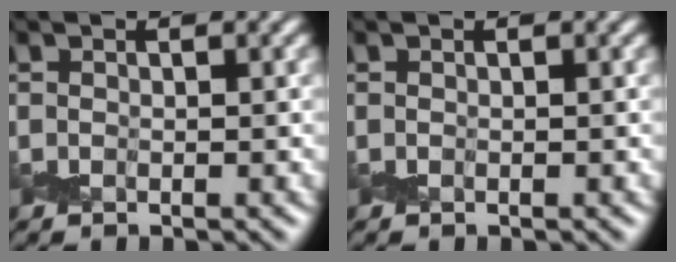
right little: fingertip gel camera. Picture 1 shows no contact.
{"total": 0.0}